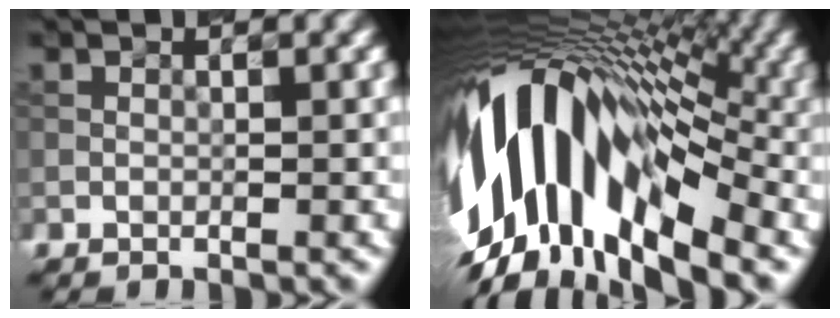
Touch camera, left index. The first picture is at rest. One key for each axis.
{"total": 15.9, "fx": -1.6, "fy": 9.1, "fz": 12.9, "tx": -0.230, "ty": 0.022, "tz": -0.037}